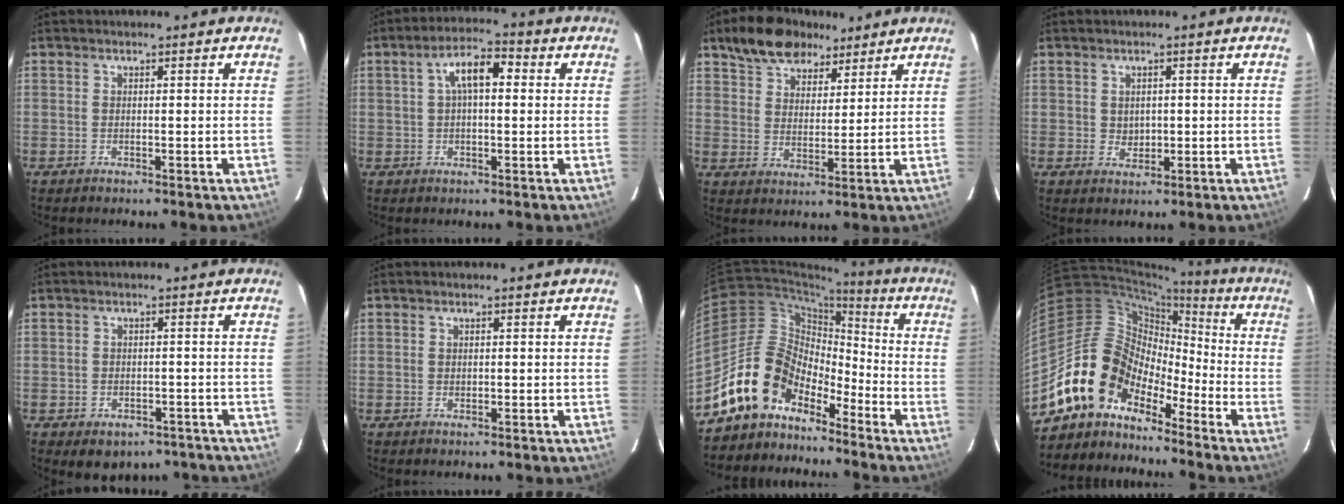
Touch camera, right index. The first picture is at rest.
{"total": 6.9, "force": [1.4, 2.9, 6.1], "torque": [-0.112, 0.022, 0.023]}
{"total": 12.0, "force": [8.4, 6.4, 5.6], "torque": [-0.110, 0.040, 0.147]}
{"total": 2.4, "force": [0.2, 2.1, 1.2], "torque": [-0.017, 0.002, 0.007]}
{"total": 8.7, "force": [-6.0, 5.3, 3.4], "torque": [-0.064, 0.005, -0.059]}
{"total": 0.8, "force": [-0.1, 0.6, 0.5], "torque": [-0.008, 0.001, 0.000]}
{"total": 12.8, "force": [-9.9, 7.1, 3.9], "torque": [-0.077, 0.034, -0.186]}
{"total": 13.5, "force": [-10.2, 7.7, 4.3], "torque": [-0.082, 0.035, -0.200]}